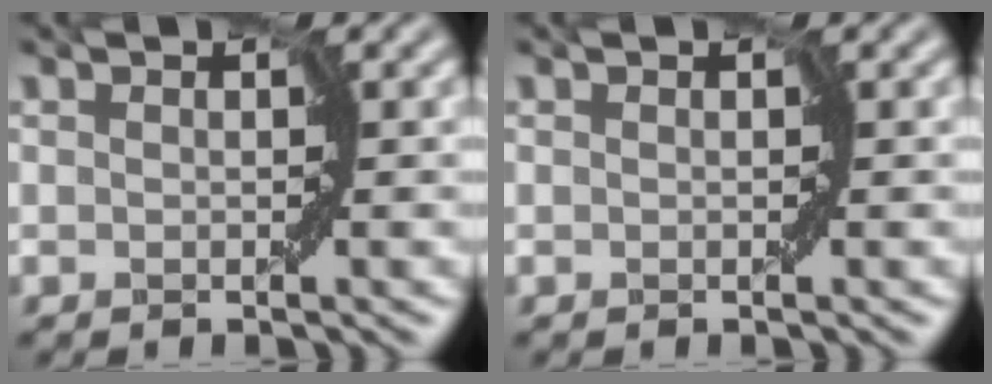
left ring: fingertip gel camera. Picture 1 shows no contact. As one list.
[{"total": 0.0}]